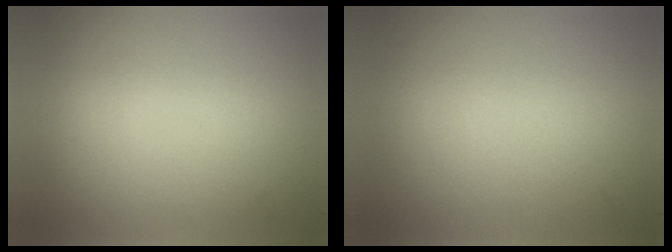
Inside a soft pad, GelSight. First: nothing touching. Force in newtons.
{"total": 0.0}